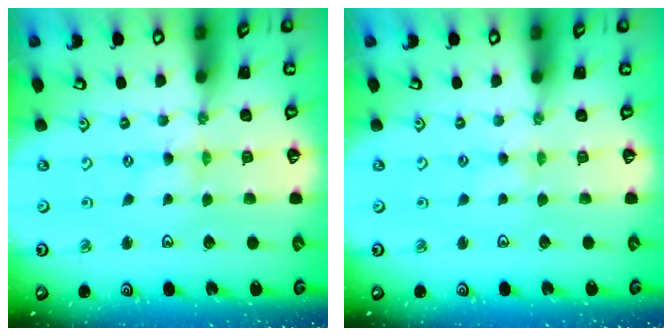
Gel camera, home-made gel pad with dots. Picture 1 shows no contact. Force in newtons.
{"total": 2.3, "press": 2.3, "slide": 0.5}